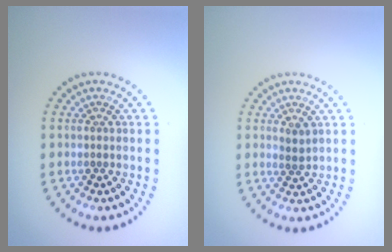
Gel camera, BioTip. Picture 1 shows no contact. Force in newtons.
{"total": 0.8, "press": 0.4, "slide": 0.6}